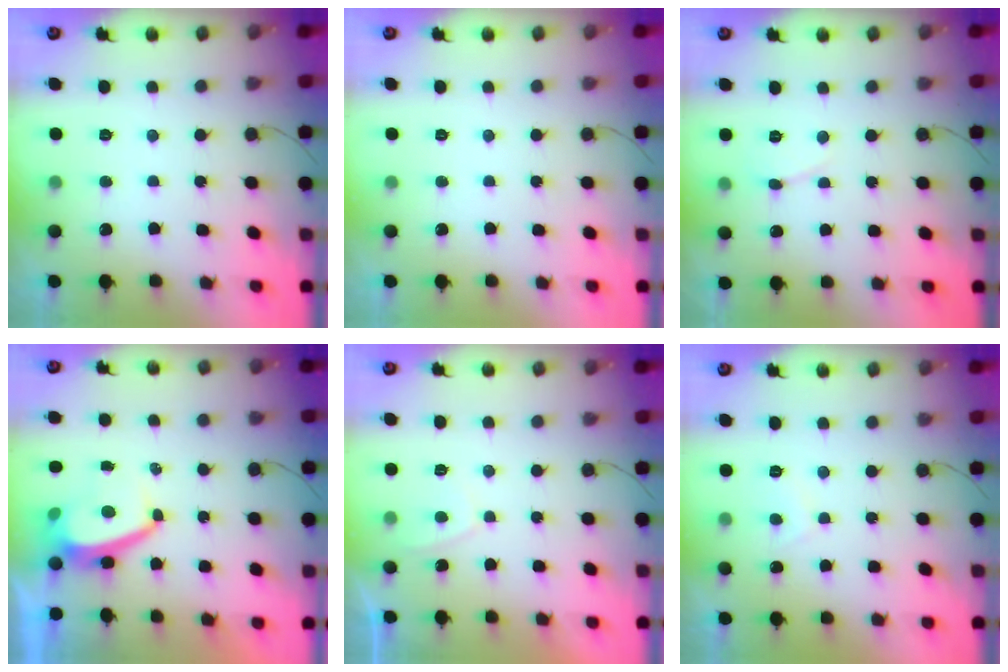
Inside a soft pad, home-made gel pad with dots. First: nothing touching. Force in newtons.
{"total": 0.0}
{"total": 2.9, "press": 2.9, "slide": 0.3}
{"total": 4.3, "press": 4.2, "slide": 0.5}
{"total": 1.9, "press": 1.9, "slide": 0.6}
{"total": 2.1, "press": 1.9, "slide": 0.7}